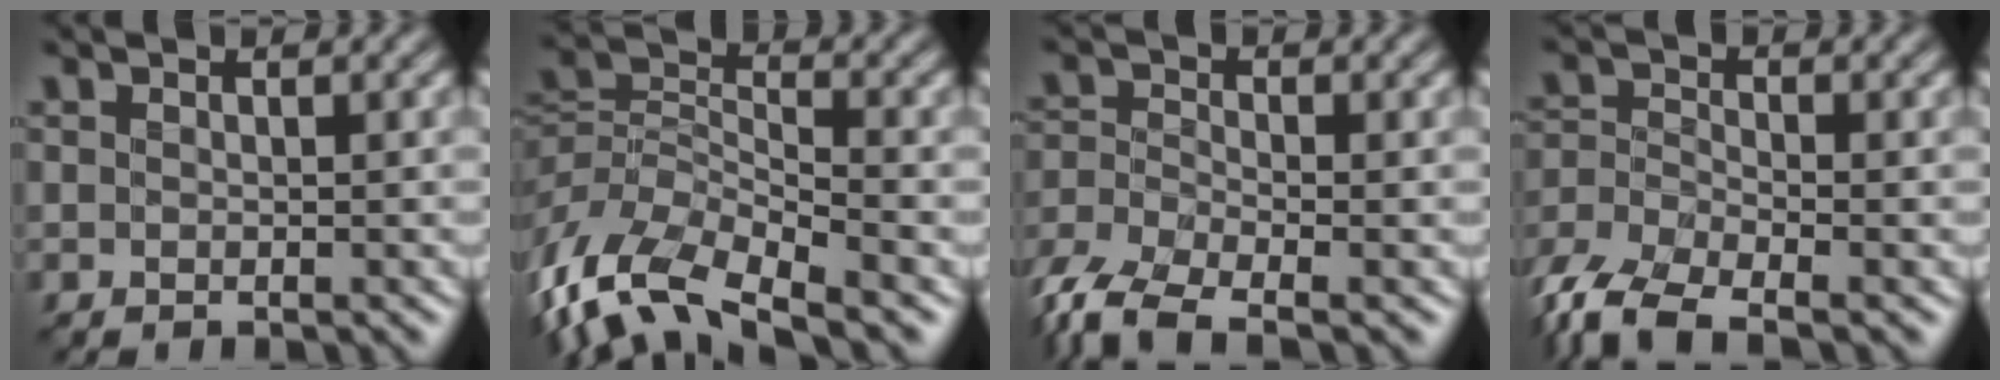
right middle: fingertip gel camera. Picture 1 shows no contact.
{"total": 9.2, "force": [-6.2, 3.2, 5.9], "torque": [-0.115, -0.006, -0.128]}
{"total": 6.2, "force": [-4.6, 2.1, 3.6], "torque": [-0.084, -0.017, -0.101]}
{"total": 7.0, "force": [-5.4, 2.3, 3.9], "torque": [-0.079, -0.018, -0.115]}